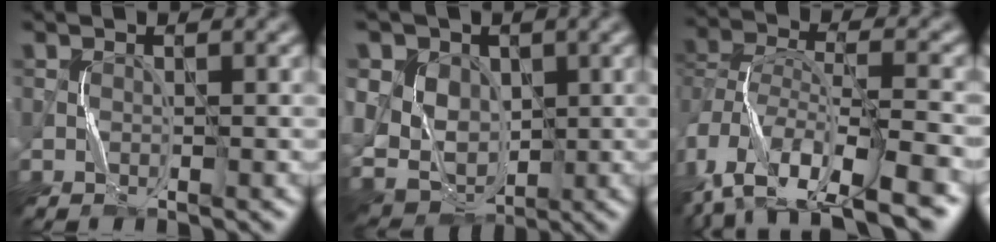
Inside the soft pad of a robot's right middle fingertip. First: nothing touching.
{"total": 9.7, "force": [2.1, 8.0, 5.0], "torque": [-0.093, 0.029, 0.014]}
{"total": 14.8, "force": [-10.7, 6.7, 7.8], "torque": [-0.174, -0.015, -0.130]}